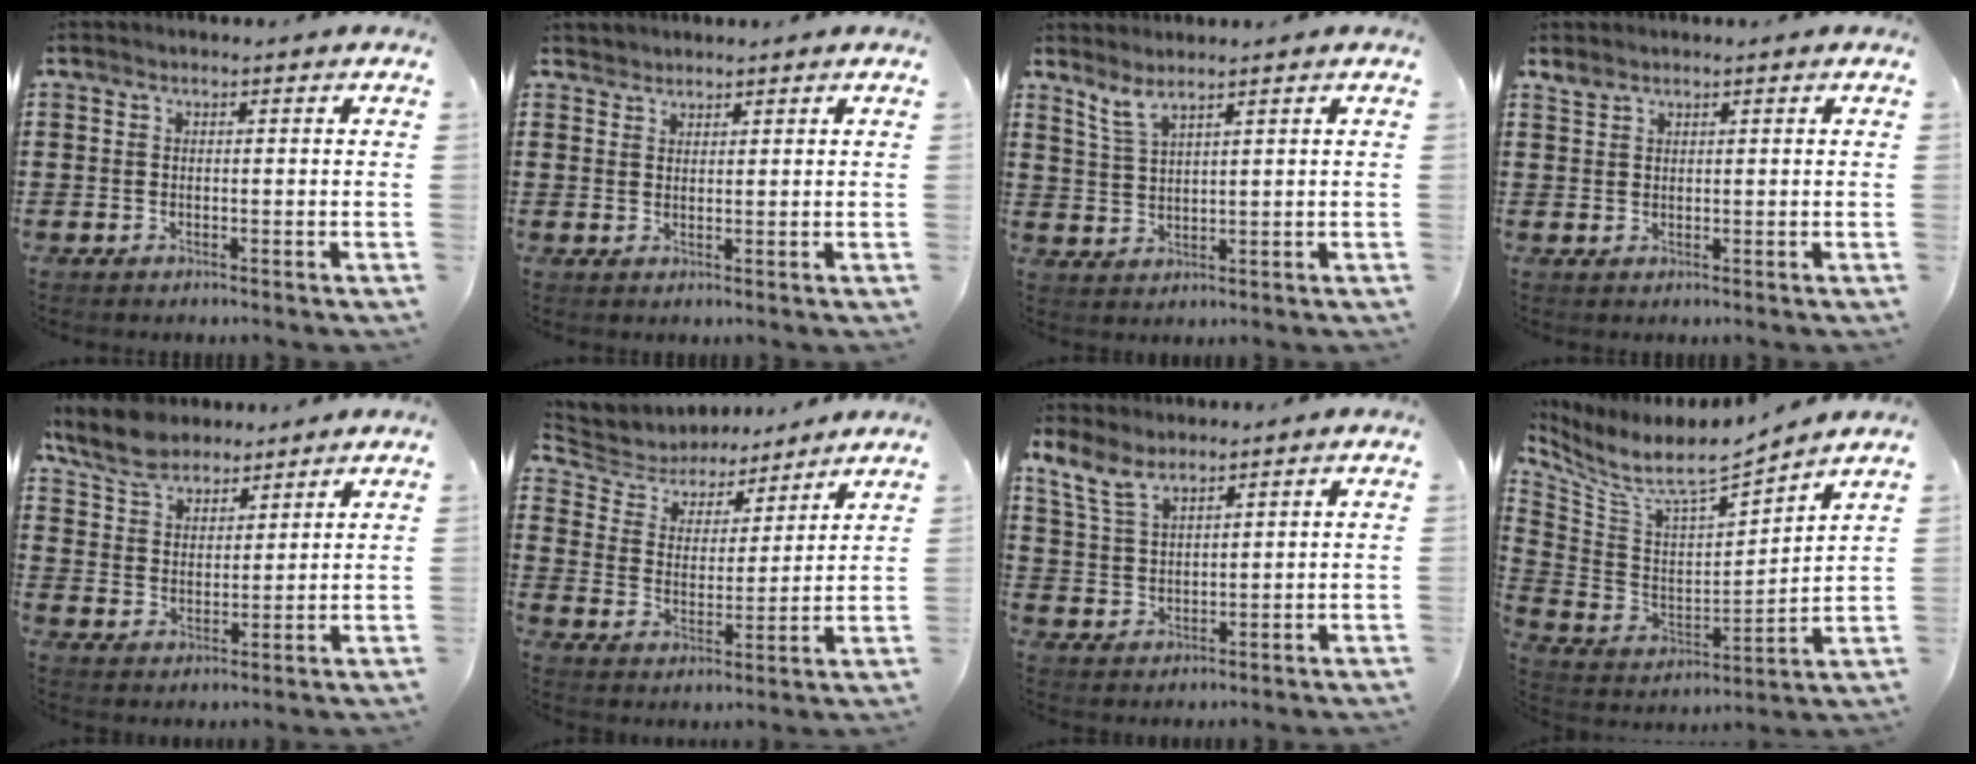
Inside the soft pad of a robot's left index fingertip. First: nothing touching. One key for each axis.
{"total": 1.5, "fx": 1.4, "fy": 0.4, "fz": -0.2, "tx": 0.001, "ty": 0.002, "tz": 0.029}
{"total": 2.9, "fx": 2.4, "fy": 0.4, "fz": 1.5, "tx": -0.036, "ty": -0.001, "tz": 0.045}
{"total": 1.5, "fx": 1.4, "fy": 0.5, "fz": 0.5, "tx": -0.012, "ty": 0.000, "tz": 0.027}
{"total": 7.1, "fx": 6.1, "fy": 2.8, "fz": 2.4, "tx": -0.072, "ty": -0.010, "tz": 0.115}
{"total": 5.2, "fx": 5.0, "fy": 1.6, "fz": 0.6, "tx": -0.045, "ty": -0.034, "tz": 0.083}
{"total": 6.3, "fx": 4.8, "fy": 2.5, "fz": 3.2, "tx": -0.079, "ty": -0.008, "tz": 0.090}
{"total": 6.1, "fx": 5.5, "fy": 0.9, "fz": 2.3, "tx": -0.077, "ty": -0.055, "tz": 0.088}